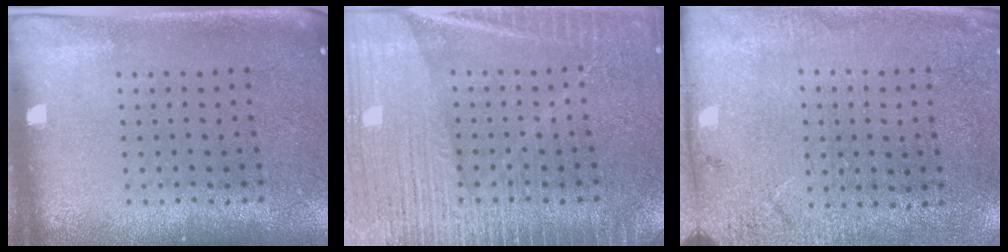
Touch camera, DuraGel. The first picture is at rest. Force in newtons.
{"total": 5.9, "press": 5.9, "slide": 0.9}
{"total": 2.6, "press": 2.3, "slide": 1.0}